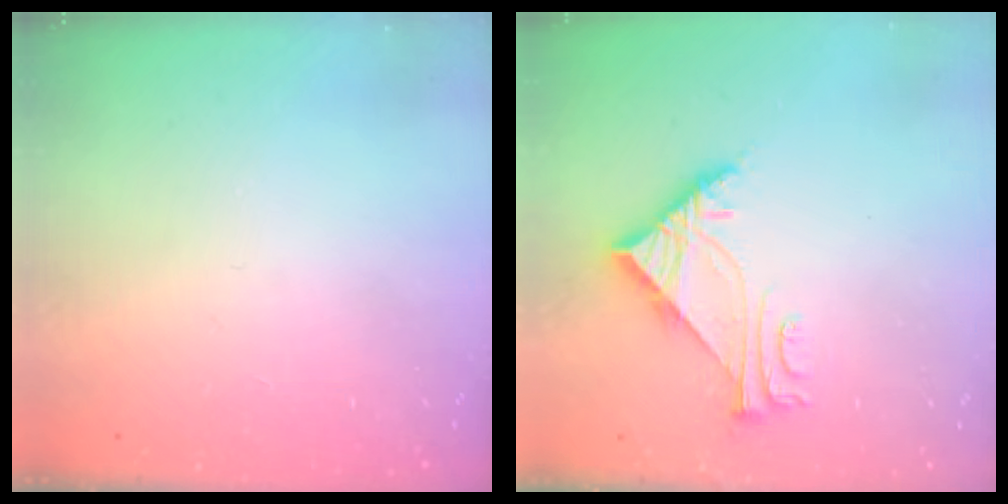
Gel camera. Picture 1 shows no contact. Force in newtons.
{"total": 6.5, "press": 6.5, "slide": 0.5}